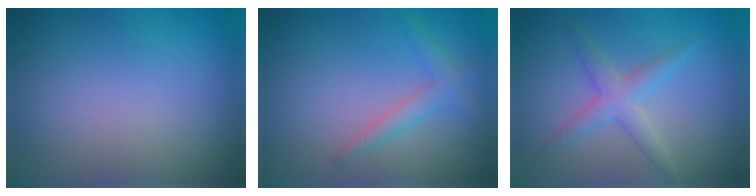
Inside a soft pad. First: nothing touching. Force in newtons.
{"total": 2.0, "press": 2.0, "slide": 0.1}
{"total": 2.6, "press": 2.6, "slide": 0.1}